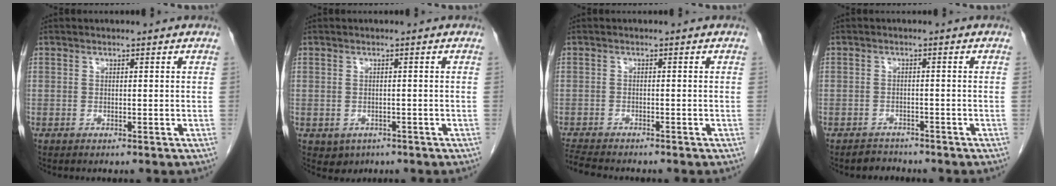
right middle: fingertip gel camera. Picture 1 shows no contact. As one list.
[{"total": 2.5, "force": [-1.2, 2.1, 0.6], "torque": [-0.010, 0.003, -0.007]}, {"total": 5.4, "force": [-5.0, 0.8, 1.9], "torque": [-0.037, -0.015, -0.085]}, {"total": 2.1, "force": [-1.8, 1.0, -0.6], "torque": [0.004, 0.002, -0.030]}]